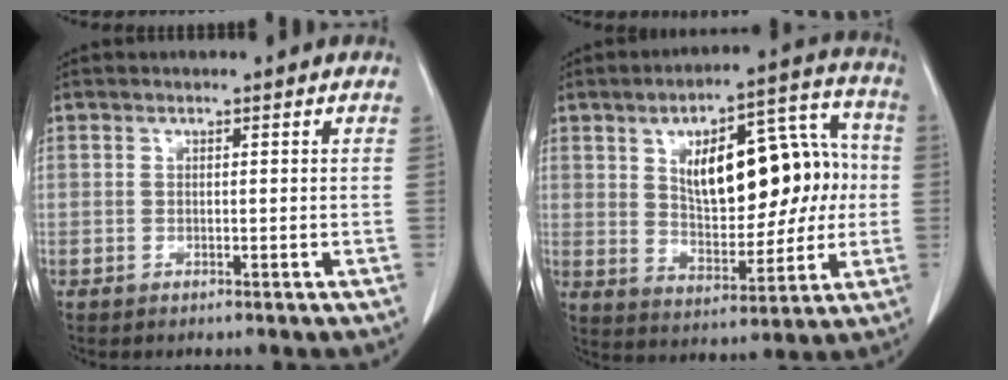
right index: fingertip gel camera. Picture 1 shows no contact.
{"total": 17.5, "force": [2.4, 7.8, 15.5], "torque": [-0.226, 0.037, 0.048]}